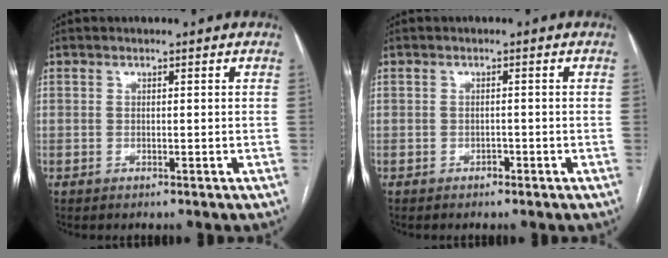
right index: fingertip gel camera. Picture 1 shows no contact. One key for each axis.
{"total": 1.0, "fx": -0.8, "fy": 0.6, "fz": 0.4, "tx": -0.007, "ty": 0.003, "tz": -0.011}